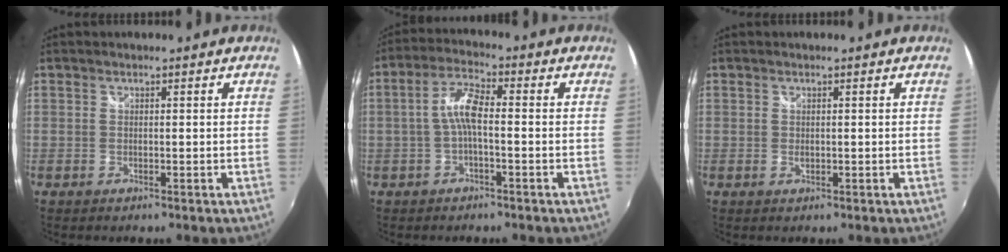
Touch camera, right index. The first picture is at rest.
{"total": 5.5, "force": [-1.1, 1.4, 5.2], "torque": [-0.112, 0.014, -0.023]}
{"total": 0.8, "force": [0.1, 0.5, 0.6], "torque": [-0.011, -0.001, 0.001]}